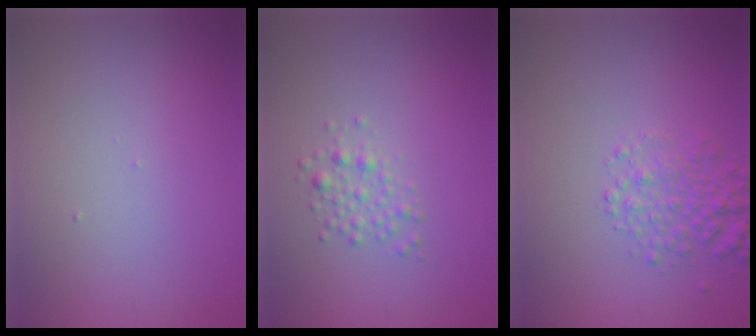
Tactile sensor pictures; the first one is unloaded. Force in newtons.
{"total": 1.7, "press": 1.7, "slide": 0.0}
{"total": 2.9, "press": 2.9, "slide": 0.2}